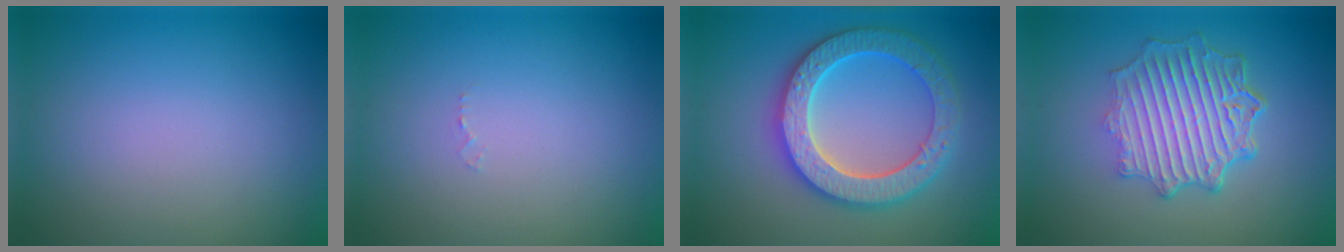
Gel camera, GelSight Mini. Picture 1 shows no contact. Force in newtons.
{"total": 0.5, "press": 0.5, "slide": 0.1}
{"total": 6.5, "press": 6.3, "slide": 1.5}
{"total": 6.8, "press": 5.1, "slide": 4.5}